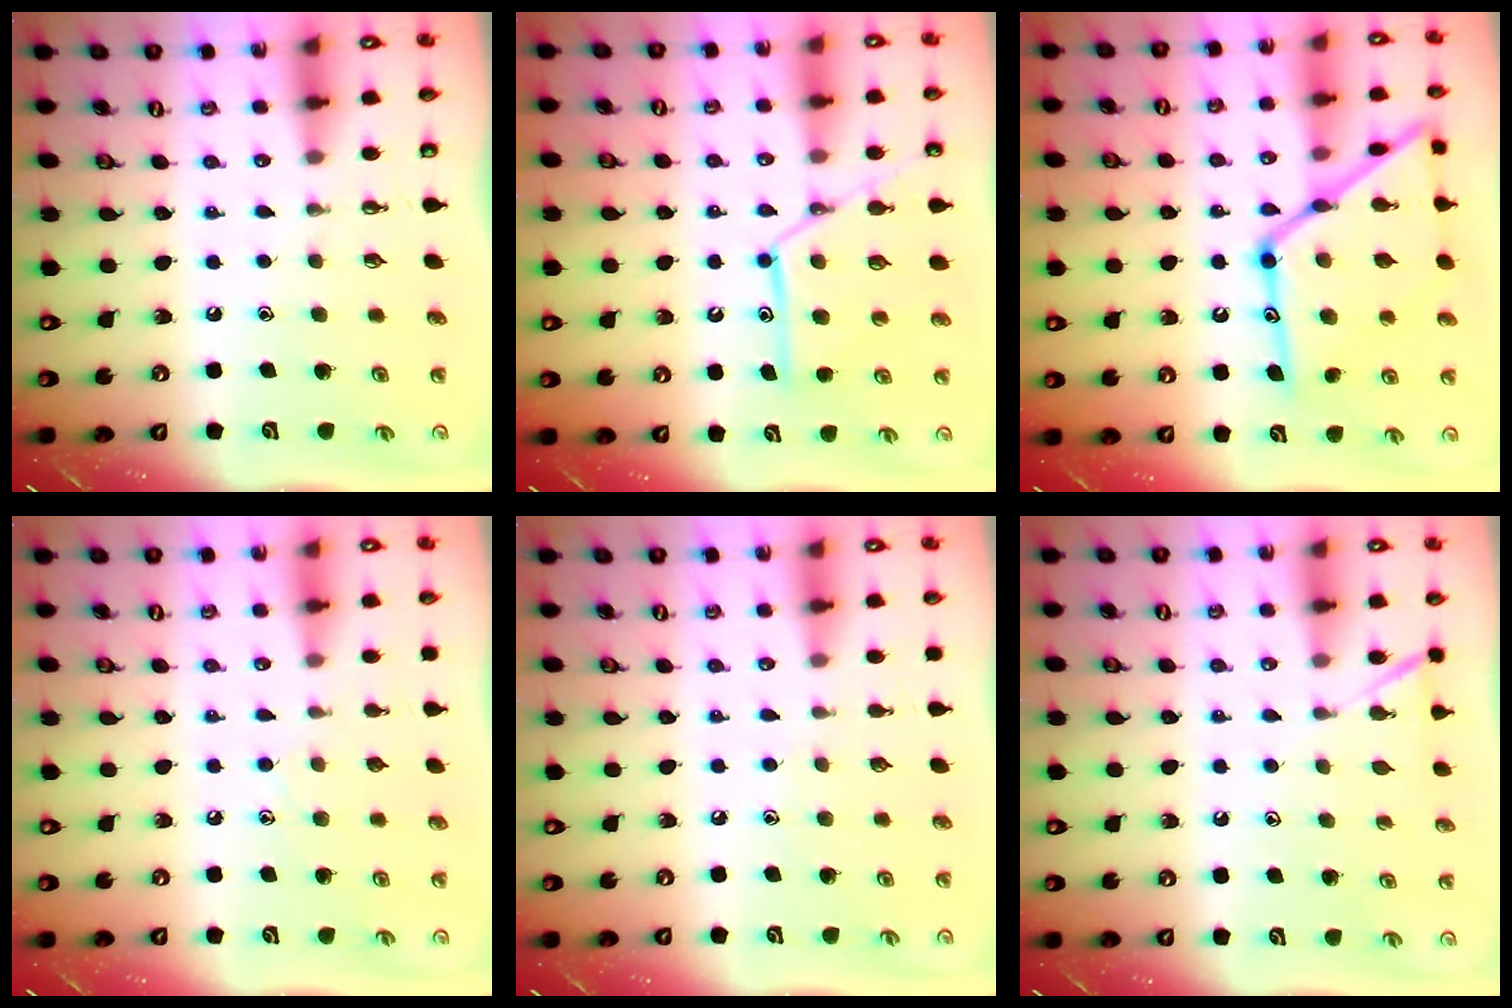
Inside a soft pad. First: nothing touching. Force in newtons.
{"total": 14.2, "press": 14.2, "slide": 1.1}
{"total": 23.5, "press": 23.5, "slide": 1.9}
{"total": 6.7, "press": 6.7, "slide": 0.8}
{"total": 3.2, "press": 3.1, "slide": 0.4}
{"total": 6.2, "press": 6.2, "slide": 0.7}